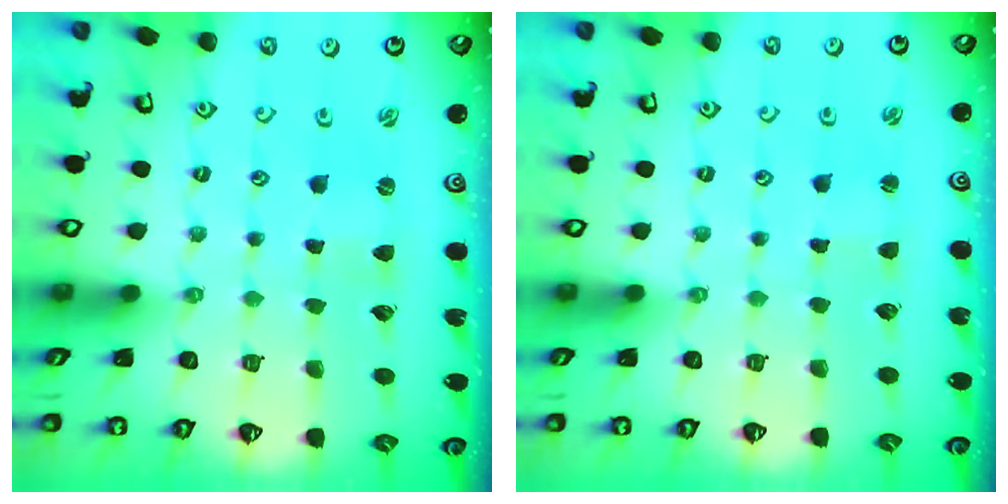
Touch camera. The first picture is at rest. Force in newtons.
{"total": 1.3, "press": 1.3, "slide": 0.2}